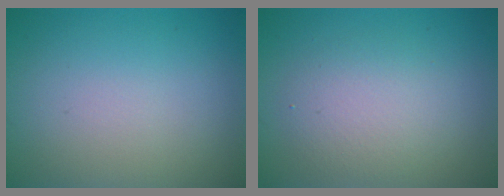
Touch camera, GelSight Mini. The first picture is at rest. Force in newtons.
{"total": 3.3, "press": 3.3, "slide": 0.2}